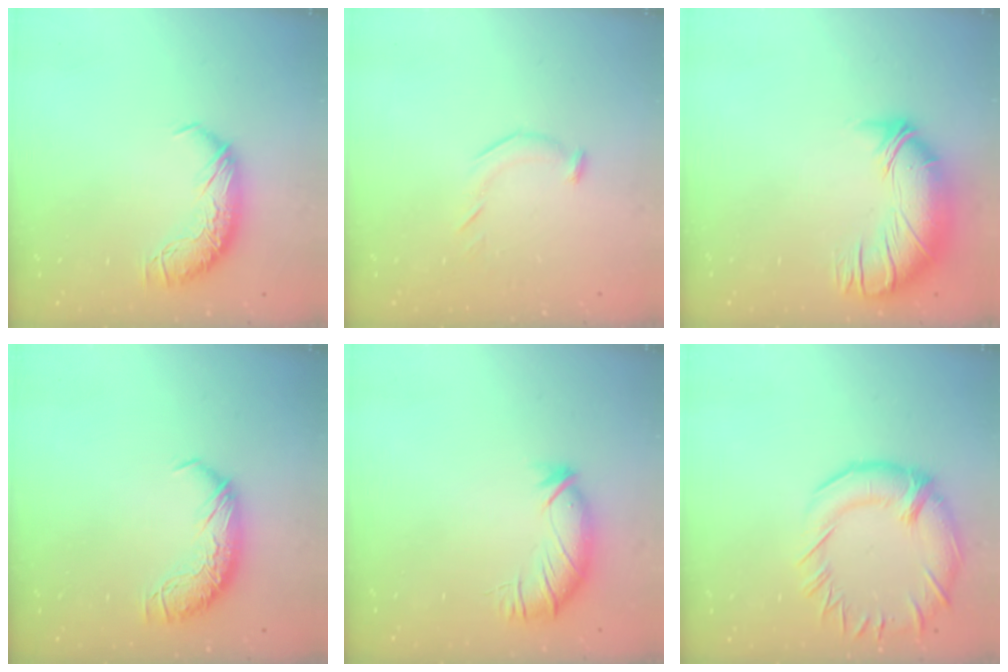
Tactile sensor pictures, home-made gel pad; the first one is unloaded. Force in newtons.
{"total": 6.3, "press": 6.2, "slide": 0.5}
{"total": 2.6, "press": 0.3, "slide": 2.6}
{"total": 0.0}
{"total": 3.2, "press": 2.5, "slide": 1.9}
{"total": 6.1, "press": 5.9, "slide": 1.7}